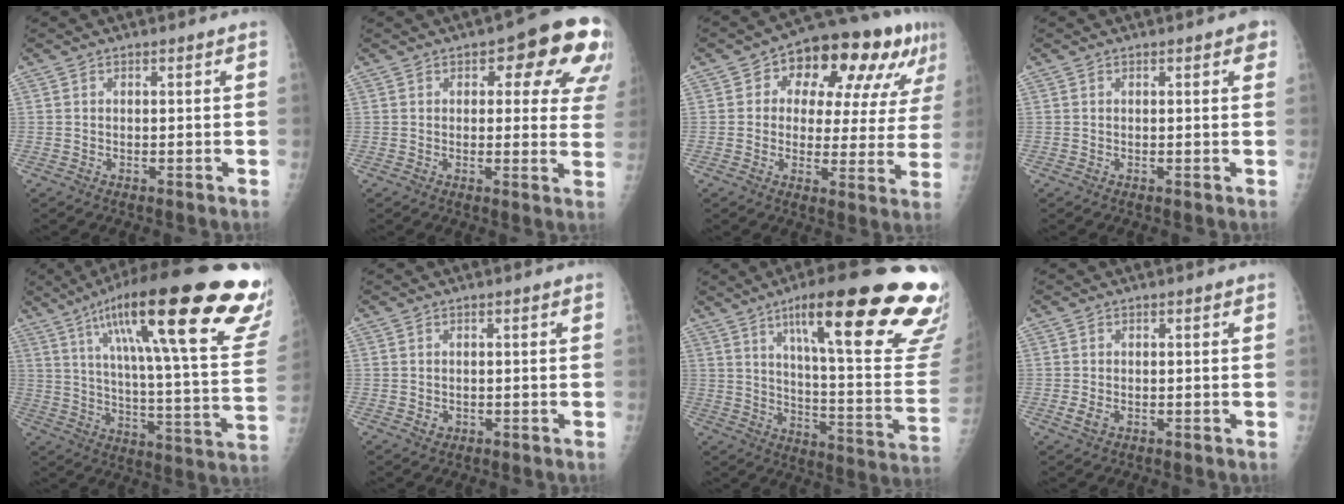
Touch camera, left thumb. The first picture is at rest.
{"total": 14.3, "force": [6.1, 6.3, 11.3], "torque": [-0.078, -0.014, 0.062]}
{"total": 18.8, "force": [7.9, 9.7, 14.0], "torque": [-0.145, 0.013, 0.107]}
{"total": 2.0, "force": [1.0, 0.7, 1.6], "torque": [-0.012, 0.001, 0.009]}
{"total": 33.3, "force": [20.1, 5.4, 26.0], "torque": [-0.331, -0.053, 0.294]}
{"total": 1.2, "force": [-0.3, 1.1, 0.4], "torque": [-0.003, 0.002, -0.001]}
{"total": 29.9, "force": [17.8, 5.2, 23.5], "torque": [-0.266, -0.054, 0.256]}
{"total": 1.9, "force": [-0.5, 1.3, 1.3], "torque": [-0.027, -0.003, -0.009]}